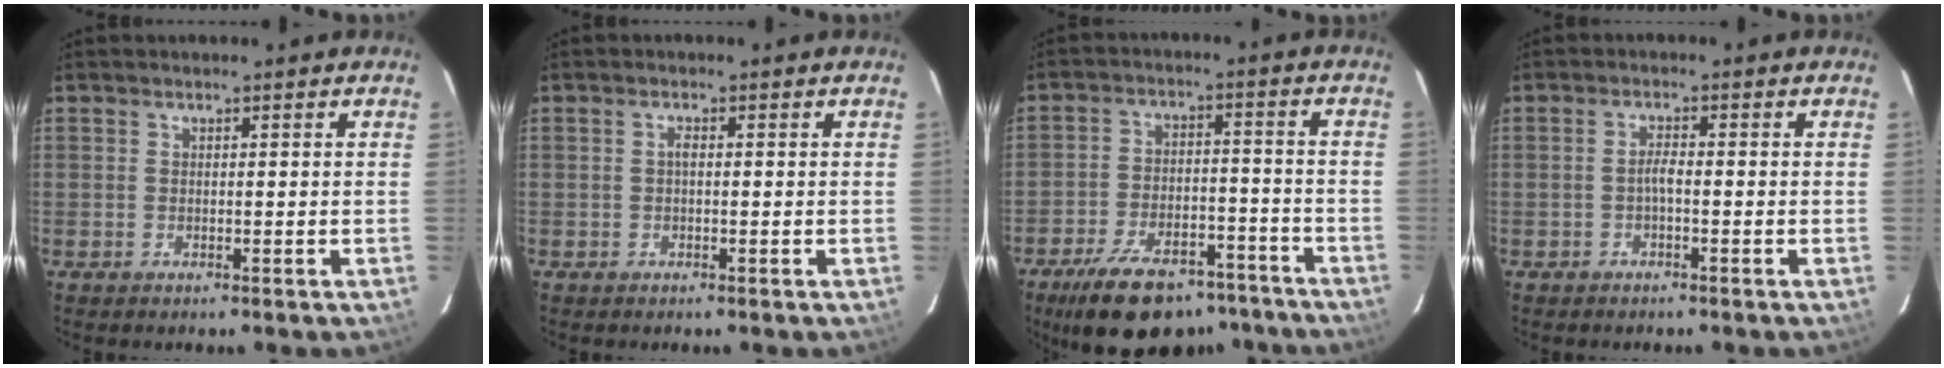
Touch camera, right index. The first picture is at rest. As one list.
[{"total": 0.8, "force": [-0.1, 0.3, 0.7], "torque": [-0.015, 0.004, -0.003]}, {"total": 20.2, "force": [-15.7, 8.4, 9.5], "torque": [-0.186, 0.005, -0.217]}, {"total": 1.6, "force": [-0.8, 0.1, 1.3], "torque": [-0.025, 0.005, -0.016]}]